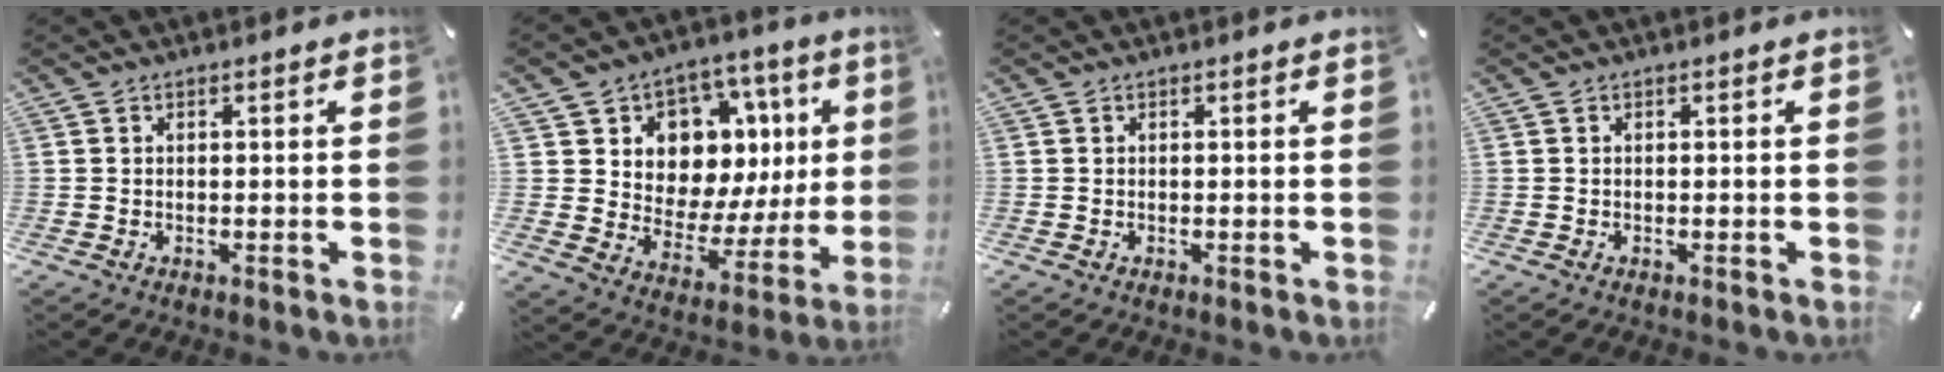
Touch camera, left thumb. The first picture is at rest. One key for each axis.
{"total": 10.7, "fx": 4.7, "fy": 8.8, "fz": 4.0, "tx": -0.052, "ty": -0.062, "tz": 0.087}
{"total": 0.0}
{"total": 0.0}